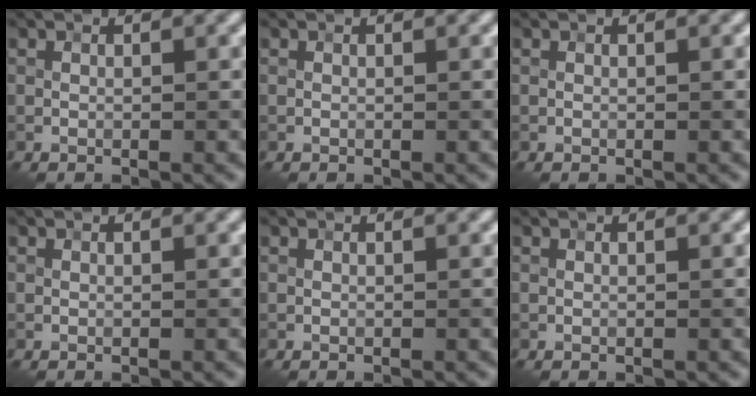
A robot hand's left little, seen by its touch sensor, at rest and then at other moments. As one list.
[{"total": 0.0}, {"total": 0.0}, {"total": 0.0}, {"total": 0.0}, {"total": 0.0}]